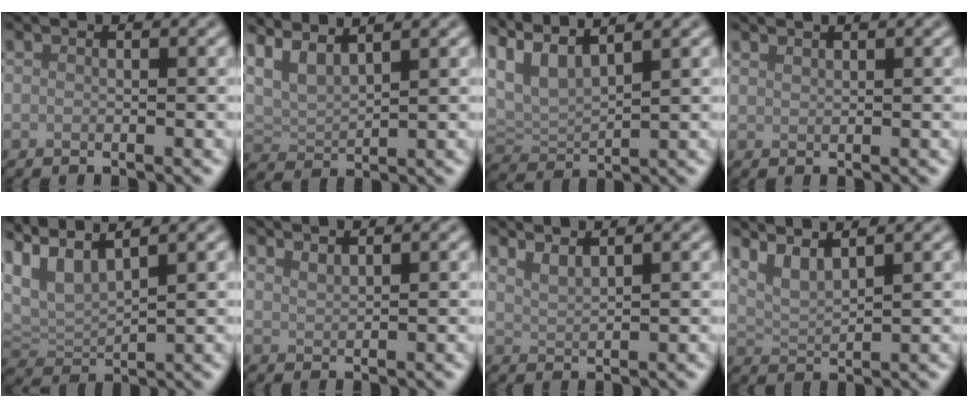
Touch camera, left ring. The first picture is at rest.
{"total": 4.0, "force": [3.1, 1.3, 2.2], "torque": [-0.056, 0.005, 0.064]}
{"total": 5.3, "force": [3.6, 1.8, 3.4], "torque": [-0.083, 0.010, 0.074]}
{"total": 0.8, "force": [0.7, 0.1, 0.2], "torque": [0.000, -0.001, 0.015]}
{"total": 5.7, "force": [3.8, 2.0, 3.8], "torque": [-0.093, 0.012, 0.076]}
{"total": 1.5, "force": [1.5, 0.2, 0.5], "torque": [-0.003, 0.002, 0.026]}
{"total": 2.3, "force": [2.0, 0.5, 1.0], "torque": [-0.011, 0.007, 0.035]}
{"total": 3.2, "force": [2.5, 0.6, 2.0], "torque": [-0.042, 0.001, 0.057]}